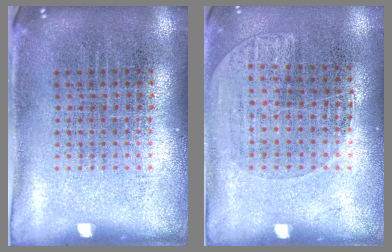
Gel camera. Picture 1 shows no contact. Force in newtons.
{"total": 1.1, "press": 0.9, "slide": 0.5}